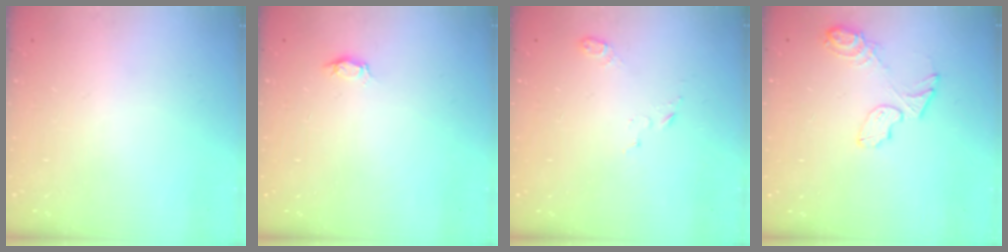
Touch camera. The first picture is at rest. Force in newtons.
{"total": 2.8, "press": 2.8, "slide": 0.3}
{"total": 4.4, "press": 4.3, "slide": 0.7}
{"total": 8.7, "press": 8.6, "slide": 0.8}